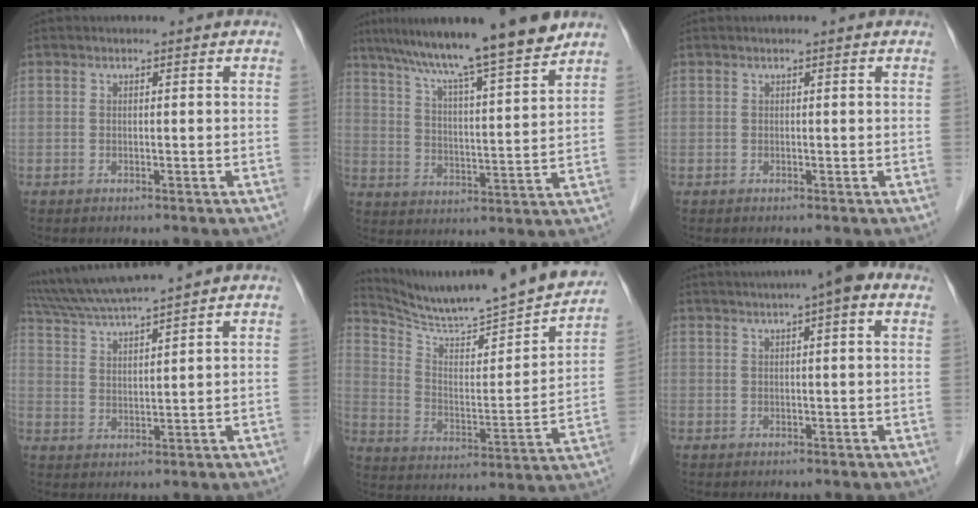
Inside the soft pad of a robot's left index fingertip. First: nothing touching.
{"total": 15.4, "force": [12.5, -0.4, 9.0], "torque": [-0.140, 0.009, 0.196]}
{"total": 0.0}
{"total": 10.3, "force": [9.3, -1.4, 4.3], "torque": [-0.081, 0.019, 0.166]}
{"total": 22.0, "force": [20.6, 0.8, 7.9], "torque": [-0.131, -0.068, 0.295]}
{"total": 7.9, "force": [5.0, 0.7, 6.0], "torque": [-0.083, 0.032, 0.064]}